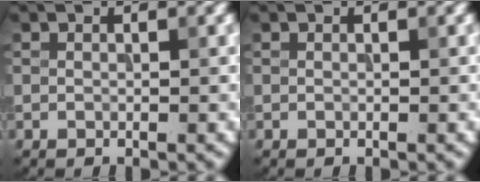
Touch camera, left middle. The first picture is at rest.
{"total": 0.0}